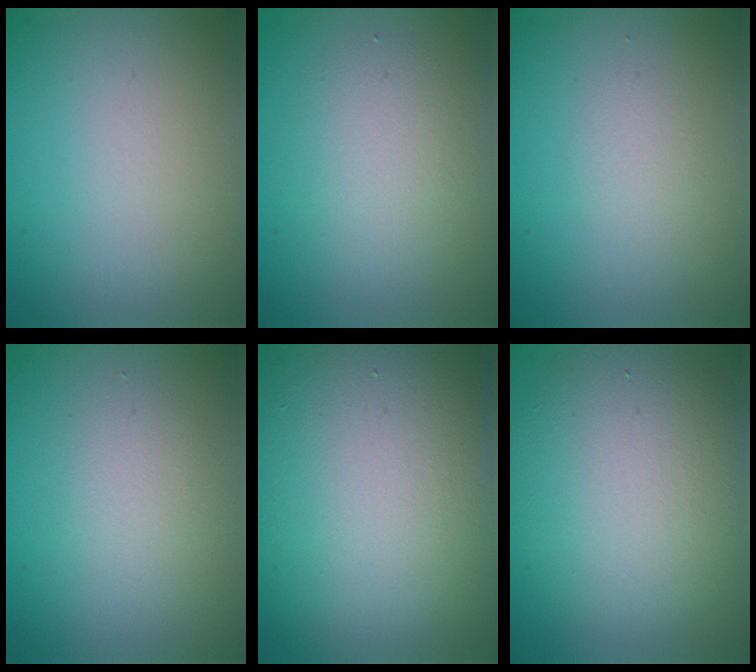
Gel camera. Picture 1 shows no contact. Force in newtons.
{"total": 2.6, "press": 2.6, "slide": 0.2}
{"total": 0.9, "press": 0.9, "slide": 0.1}
{"total": 2.0, "press": 2.0, "slide": 0.2}
{"total": 14.0, "press": 14.0, "slide": 0.7}
{"total": 7.3, "press": 7.3, "slide": 0.4}